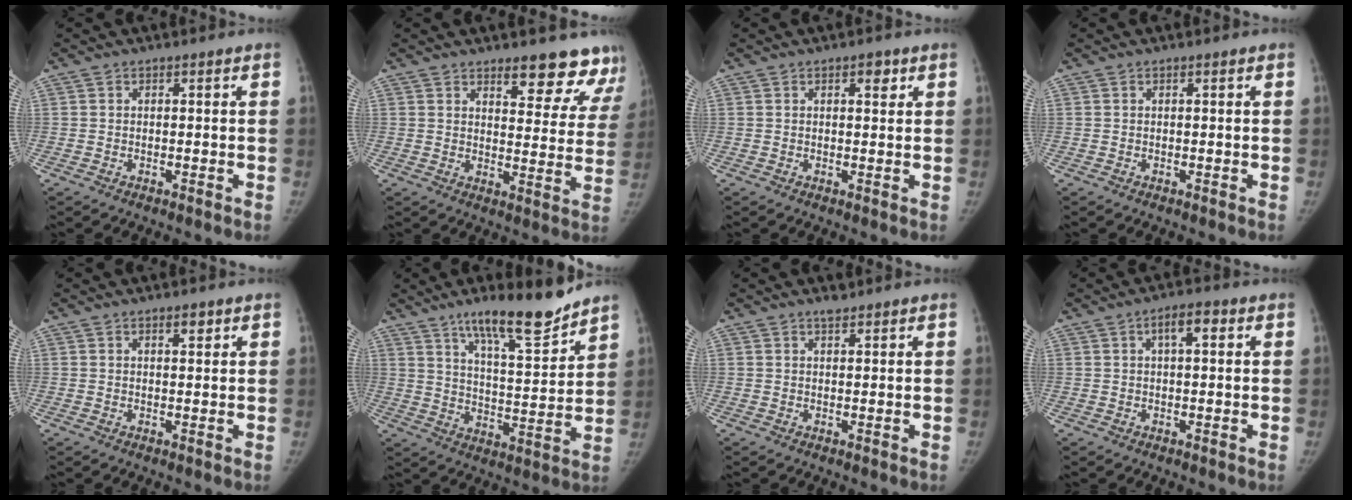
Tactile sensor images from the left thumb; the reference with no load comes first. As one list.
[{"total": 13.1, "force": [11.0, 4.6, 5.5], "torque": [-0.005, -0.070, 0.122]}, {"total": 2.1, "force": [1.1, 1.0, 1.4], "torque": [-0.006, -0.002, 0.013]}, {"total": 0.0}, {"total": 1.8, "force": [1.1, 0.8, 1.1], "torque": [-0.007, -0.004, 0.016]}, {"total": 14.5, "force": [11.0, 2.8, 9.0], "torque": [-0.119, -0.072, 0.183]}, {"total": 1.4, "force": [1.2, 0.5, 0.5], "torque": [-0.001, -0.008, 0.020]}, {"total": 3.9, "force": [1.3, 1.6, 3.3], "torque": [-0.047, 0.012, 0.016]}]